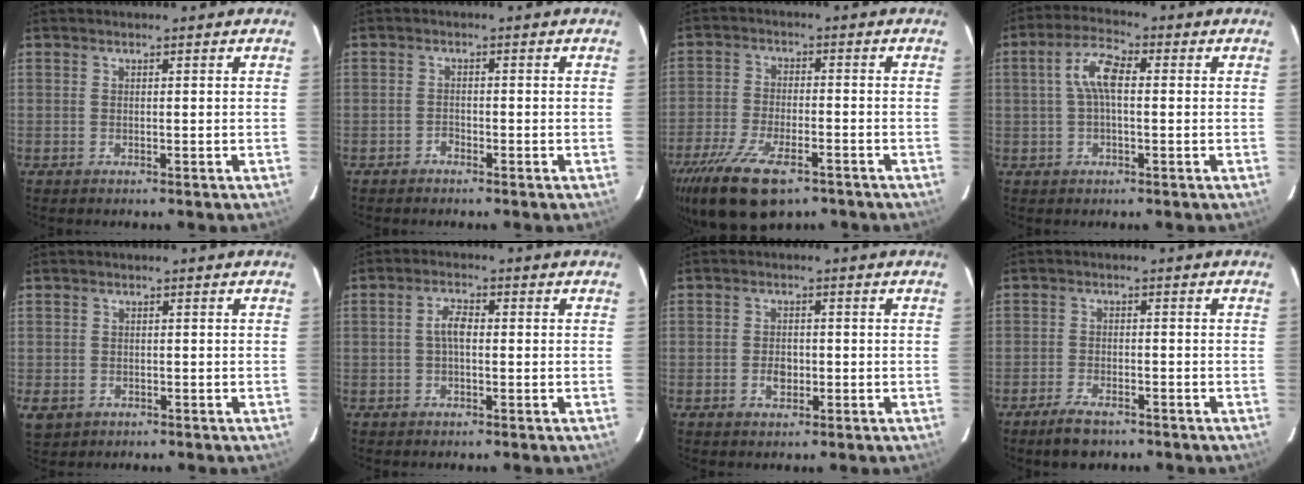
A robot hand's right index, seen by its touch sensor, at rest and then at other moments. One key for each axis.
{"total": 1.1, "fx": -1.0, "fy": 0.5, "fz": 0.1, "tx": -0.003, "ty": 0.002, "tz": -0.019}
{"total": 15.1, "fx": -10.0, "fy": 6.1, "fz": 9.6, "tx": -0.214, "ty": -0.037, "tz": -0.176}
{"total": 6.3, "fx": 0.5, "fy": 2.4, "fz": 5.8, "tx": -0.118, "ty": 0.018, "tz": 0.008}
{"total": 4.6, "fx": -1.2, "fy": 3.9, "fz": 2.1, "tx": -0.045, "ty": -0.006, "tz": -0.014}
{"total": 3.1, "fx": -0.2, "fy": 1.4, "fz": 2.8, "tx": -0.056, "ty": 0.010, "tz": -0.003}
{"total": 3.0, "fx": -0.8, "fy": 2.1, "fz": 2.0, "tx": -0.036, "ty": 0.002, "tz": -0.013}
{"total": 5.0, "fx": -3.8, "fy": 1.9, "fz": 2.6, "tx": -0.066, "ty": -0.003, "tz": -0.068}